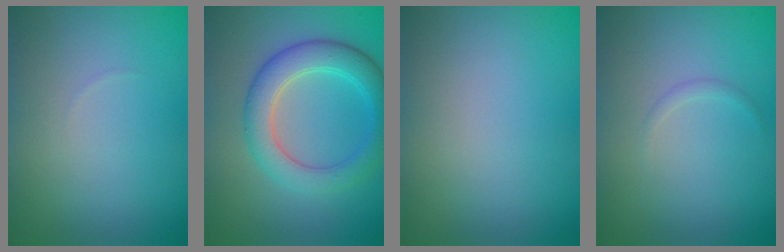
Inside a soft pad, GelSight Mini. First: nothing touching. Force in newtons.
{"total": 5.2, "press": 5.2, "slide": 0.1}
{"total": 0.0}
{"total": 0.5, "press": 0.5, "slide": 0.0}